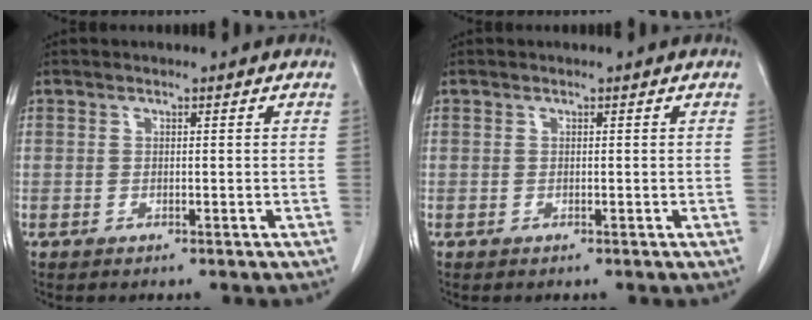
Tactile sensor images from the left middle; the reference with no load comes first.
{"total": 0.0}